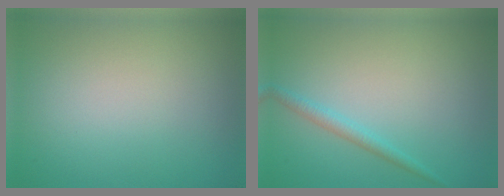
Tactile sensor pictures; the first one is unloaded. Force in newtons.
{"total": 1.4, "press": 1.4, "slide": 0.1}